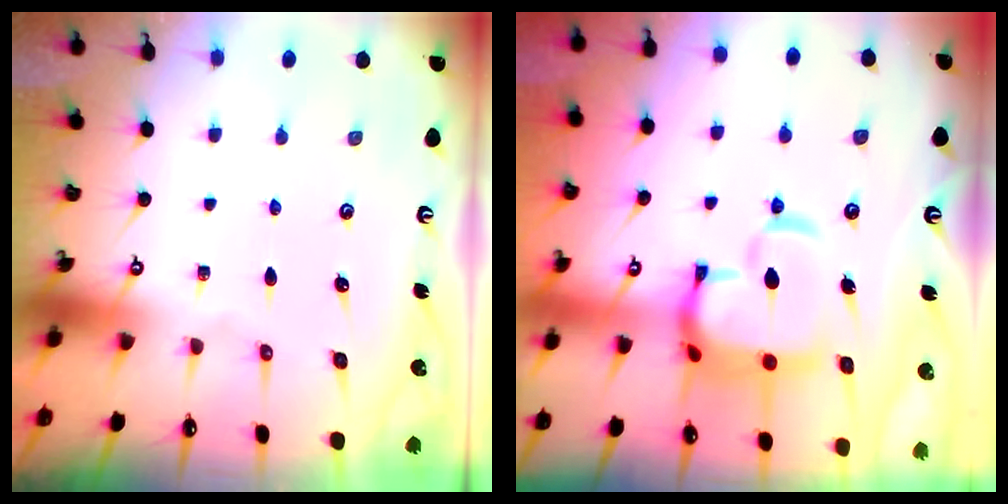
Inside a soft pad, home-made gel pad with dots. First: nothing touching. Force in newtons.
{"total": 13.3, "press": 13.2, "slide": 1.7}